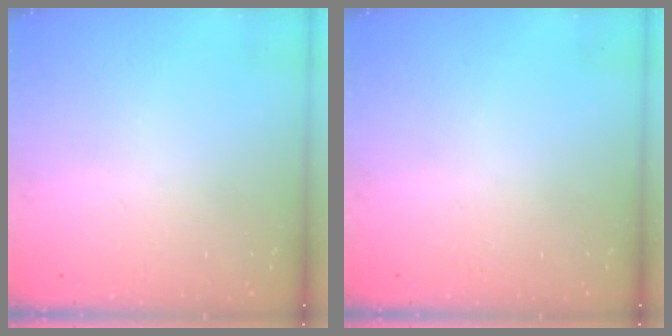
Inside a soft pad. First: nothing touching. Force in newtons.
{"total": 0.0}